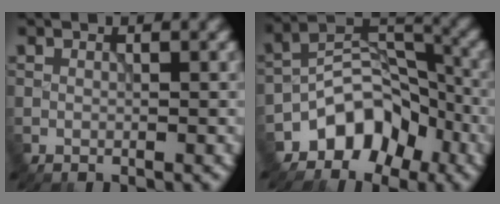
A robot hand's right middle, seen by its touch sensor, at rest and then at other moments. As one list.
[{"total": 6.4, "force": [-4.3, 3.9, 2.6], "torque": [-0.016, 0.006, -0.076]}]